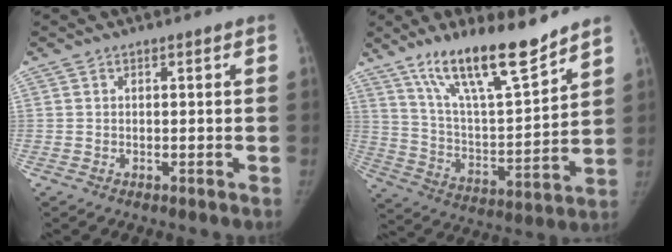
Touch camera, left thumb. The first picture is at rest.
{"total": 18.1, "force": [13.4, 3.9, 11.5], "torque": [-0.166, -0.079, 0.240]}